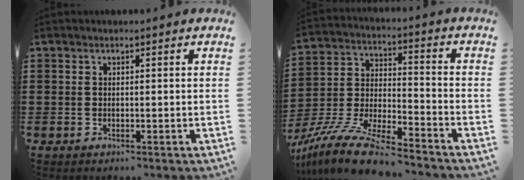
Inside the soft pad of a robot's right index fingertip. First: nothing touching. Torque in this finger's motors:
{"motor_torque": [1.09, 1.05, 0.71, 0.21]}